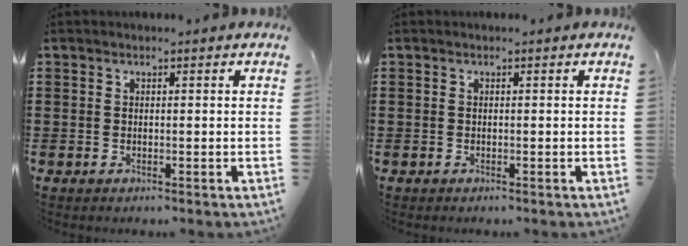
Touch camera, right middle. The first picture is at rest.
{"total": 0.0}